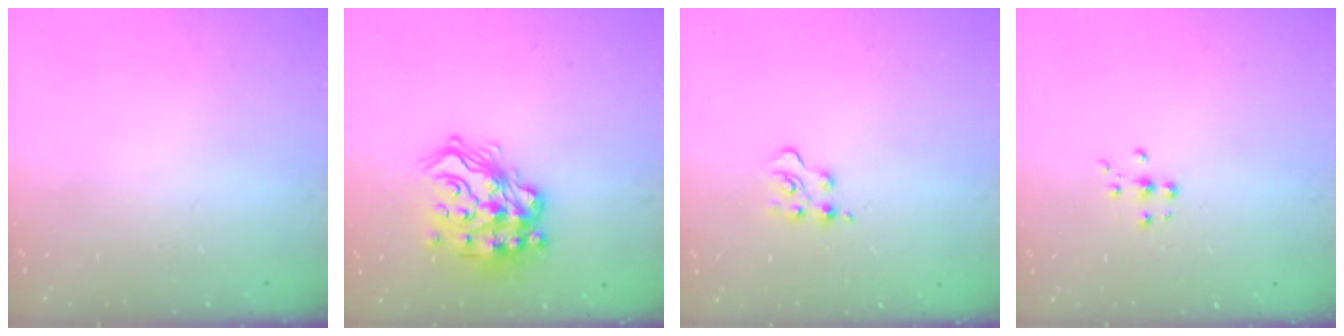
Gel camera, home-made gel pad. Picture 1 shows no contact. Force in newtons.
{"total": 16.3, "press": 16.2, "slide": 2.1}
{"total": 5.9, "press": 5.9, "slide": 0.5}
{"total": 5.3, "press": 5.3, "slide": 0.4}